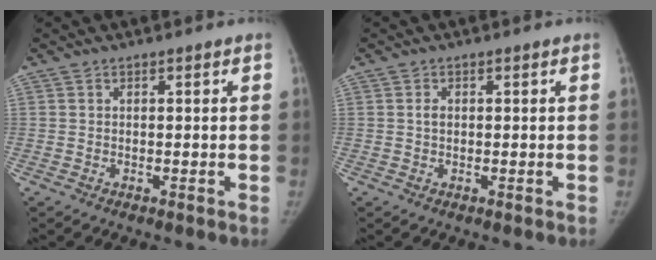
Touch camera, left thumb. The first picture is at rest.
{"total": 1.1, "force": [0.1, 0.8, 0.7], "torque": [-0.008, 0.003, 0.000]}